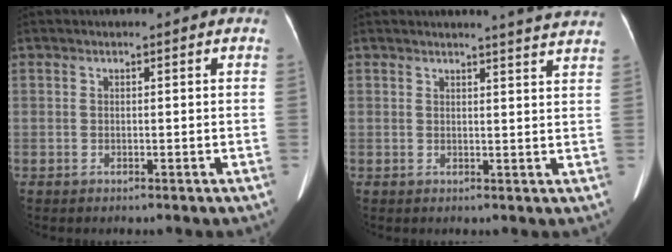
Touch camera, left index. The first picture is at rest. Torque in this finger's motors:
{"motor_torque": [-0.07, -0.45, 0.01, 0.03]}